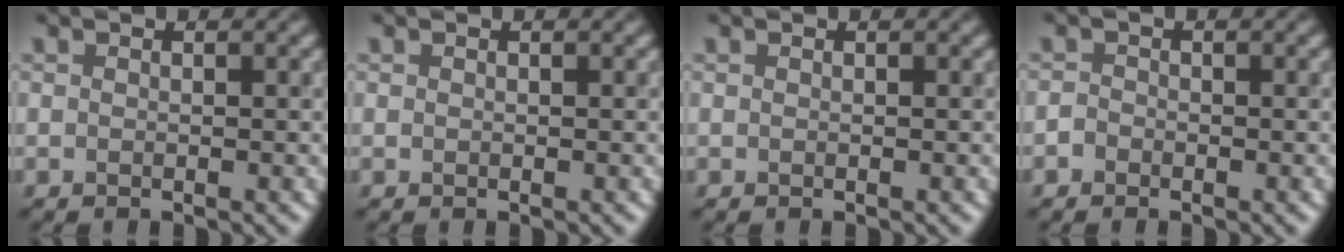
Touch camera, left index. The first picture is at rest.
{"total": 0.0}
{"total": 0.0}
{"total": 0.6, "force": [-0.5, 0.4, 0.1], "torque": [0.003, 0.004, -0.012]}